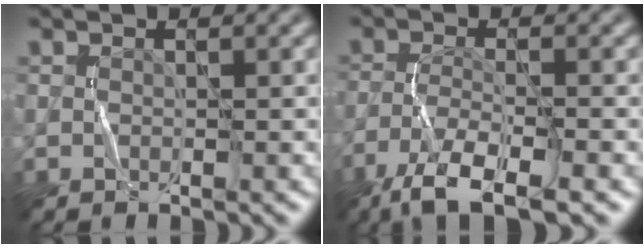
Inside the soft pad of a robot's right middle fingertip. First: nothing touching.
{"total": 6.4, "force": [-4.5, 1.4, 4.4], "torque": [-0.082, -0.006, -0.087]}